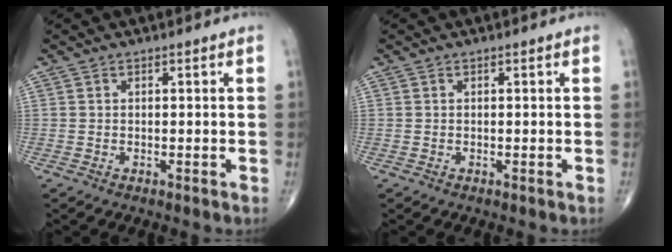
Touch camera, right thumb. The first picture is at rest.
{"total": 0.0}